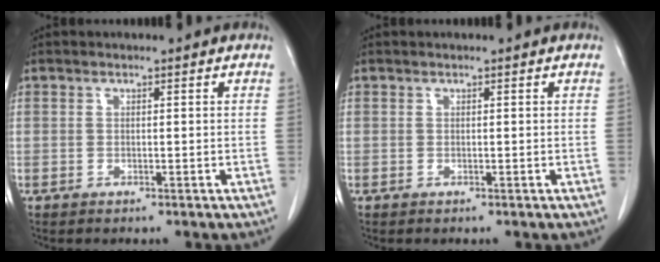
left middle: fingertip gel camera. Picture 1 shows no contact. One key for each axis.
{"total": 0.0}